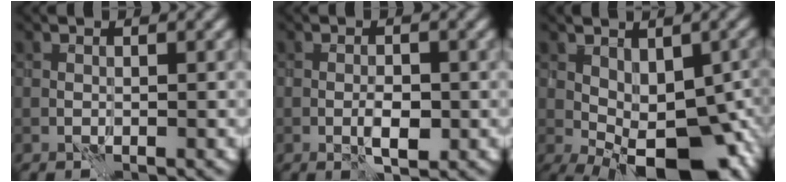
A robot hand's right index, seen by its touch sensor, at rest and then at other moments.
{"total": 1.9, "force": [-0.5, 0.7, 1.6], "torque": [-0.028, 0.001, -0.009]}
{"total": 10.5, "force": [-3.1, 5.4, 8.5], "torque": [-0.119, -0.003, -0.042]}